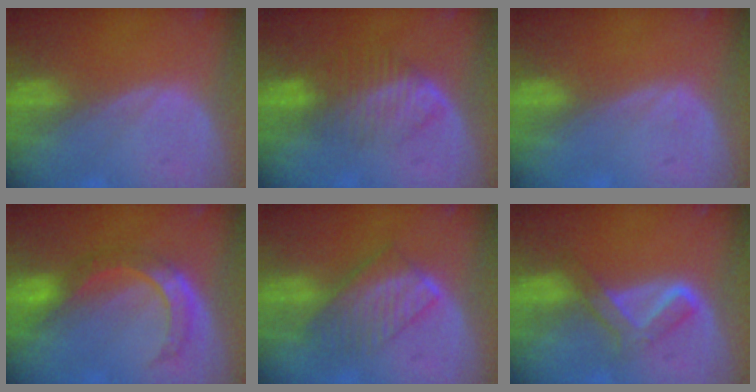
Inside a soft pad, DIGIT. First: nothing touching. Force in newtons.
{"total": 6.7, "press": 5.9, "slide": 3.2}
{"total": 0.5, "press": 0.2, "slide": 0.5}
{"total": 6.1, "press": 6.0, "slide": 1.1}
{"total": 7.6, "press": 6.9, "slide": 3.2}
{"total": 5.2, "press": 5.1, "slide": 0.8}